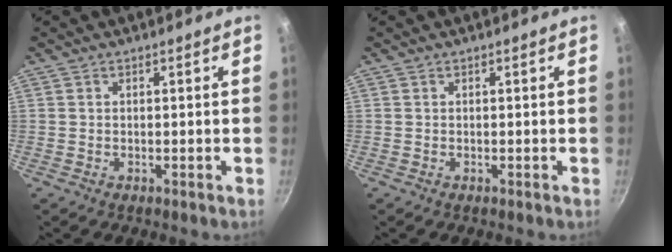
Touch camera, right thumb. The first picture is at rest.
{"total": 0.0}